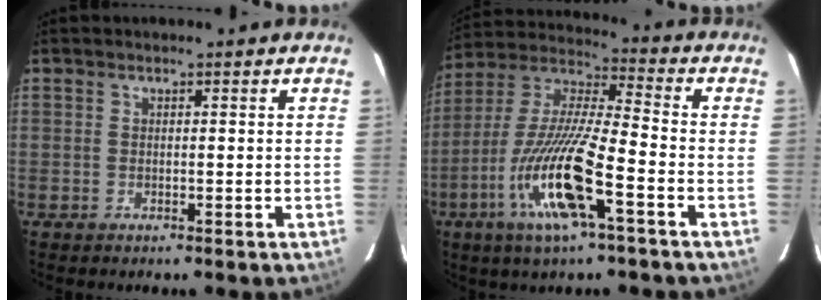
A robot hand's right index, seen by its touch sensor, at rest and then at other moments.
{"total": 16.3, "force": [-6.3, 1.7, 15.0], "torque": [-0.310, -0.013, -0.119]}